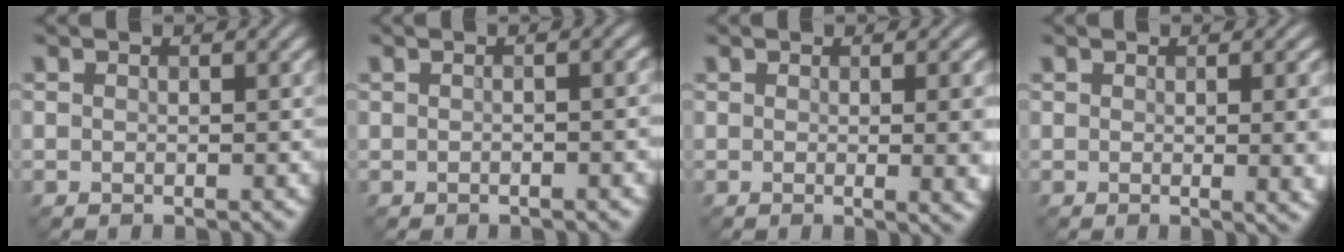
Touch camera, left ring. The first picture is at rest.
{"total": 3.3, "force": [0.2, 1.5, 2.9], "torque": [-0.008, 0.013, -0.016]}
{"total": 6.4, "force": [-0.2, 2.6, 5.9], "torque": [-0.040, -0.007, 0.007]}
{"total": 5.6, "force": [0.0, 2.2, 5.1], "torque": [-0.037, -0.007, 0.011]}